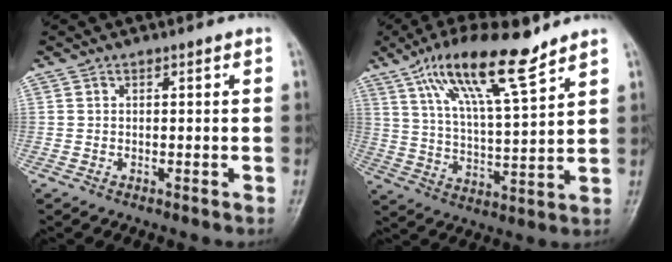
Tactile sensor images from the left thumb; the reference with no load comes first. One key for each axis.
{"total": 15.6, "fx": 10.4, "fy": 3.3, "fz": 11.2, "tx": -0.192, "ty": -0.043, "tz": 0.192}